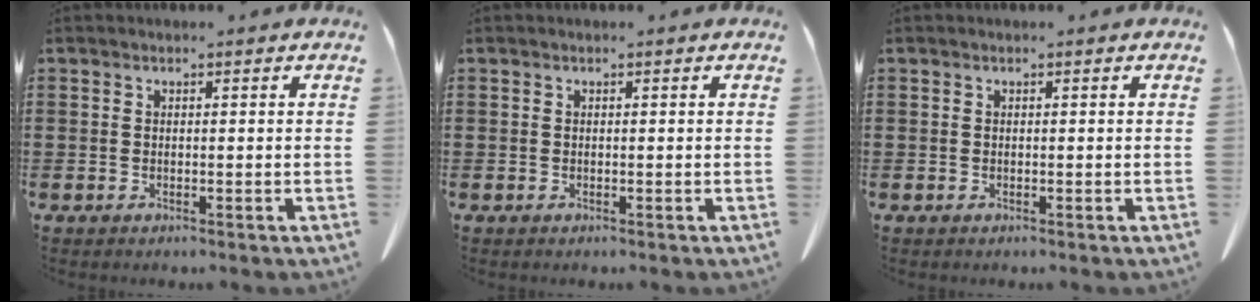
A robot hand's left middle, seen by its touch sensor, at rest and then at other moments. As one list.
[{"total": 0.0}, {"total": 0.0}]